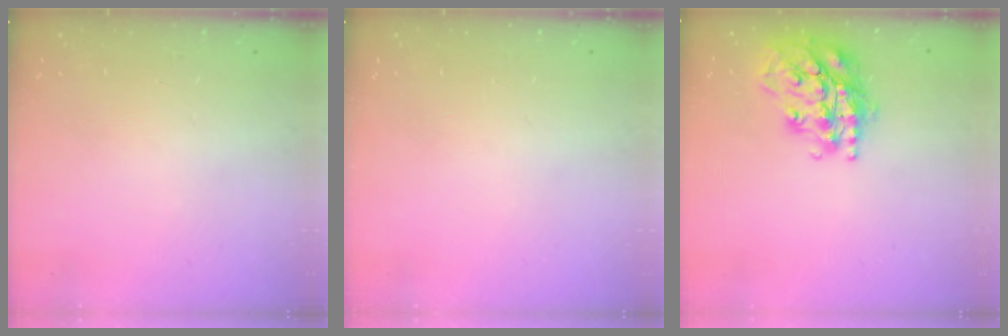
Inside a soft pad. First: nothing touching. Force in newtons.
{"total": 0.0}
{"total": 20.3, "press": 20.3, "slide": 1.6}